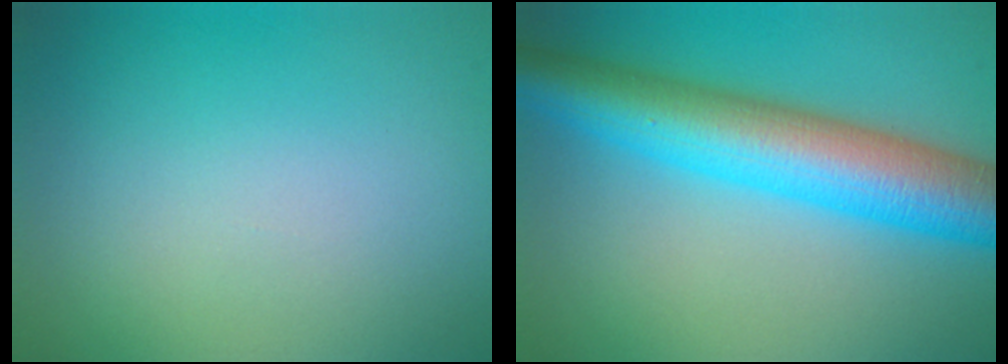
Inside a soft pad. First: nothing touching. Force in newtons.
{"total": 10.1, "press": 10.1, "slide": 0.1}